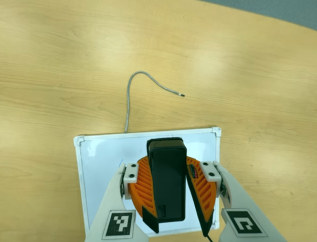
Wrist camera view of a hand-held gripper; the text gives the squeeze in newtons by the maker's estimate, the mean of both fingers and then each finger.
{"total": 9.4, "left": 9.9, "right": 9.0}